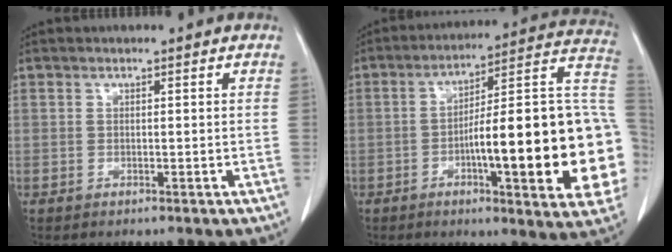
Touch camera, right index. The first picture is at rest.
{"total": 26.6, "force": [-4.5, 3.8, 26.0], "torque": [-0.266, 0.021, -0.064]}